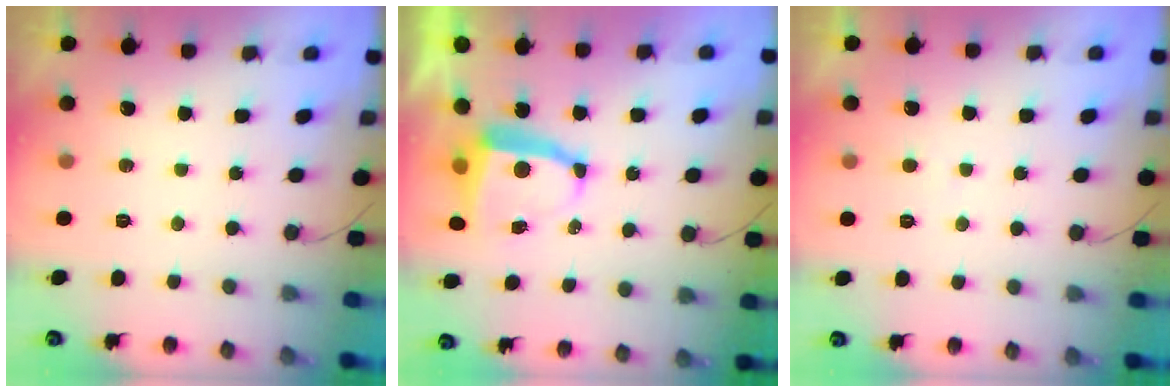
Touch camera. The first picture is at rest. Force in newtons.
{"total": 6.4, "press": 6.4, "slide": 0.4}
{"total": 2.2, "press": 2.2, "slide": 0.2}